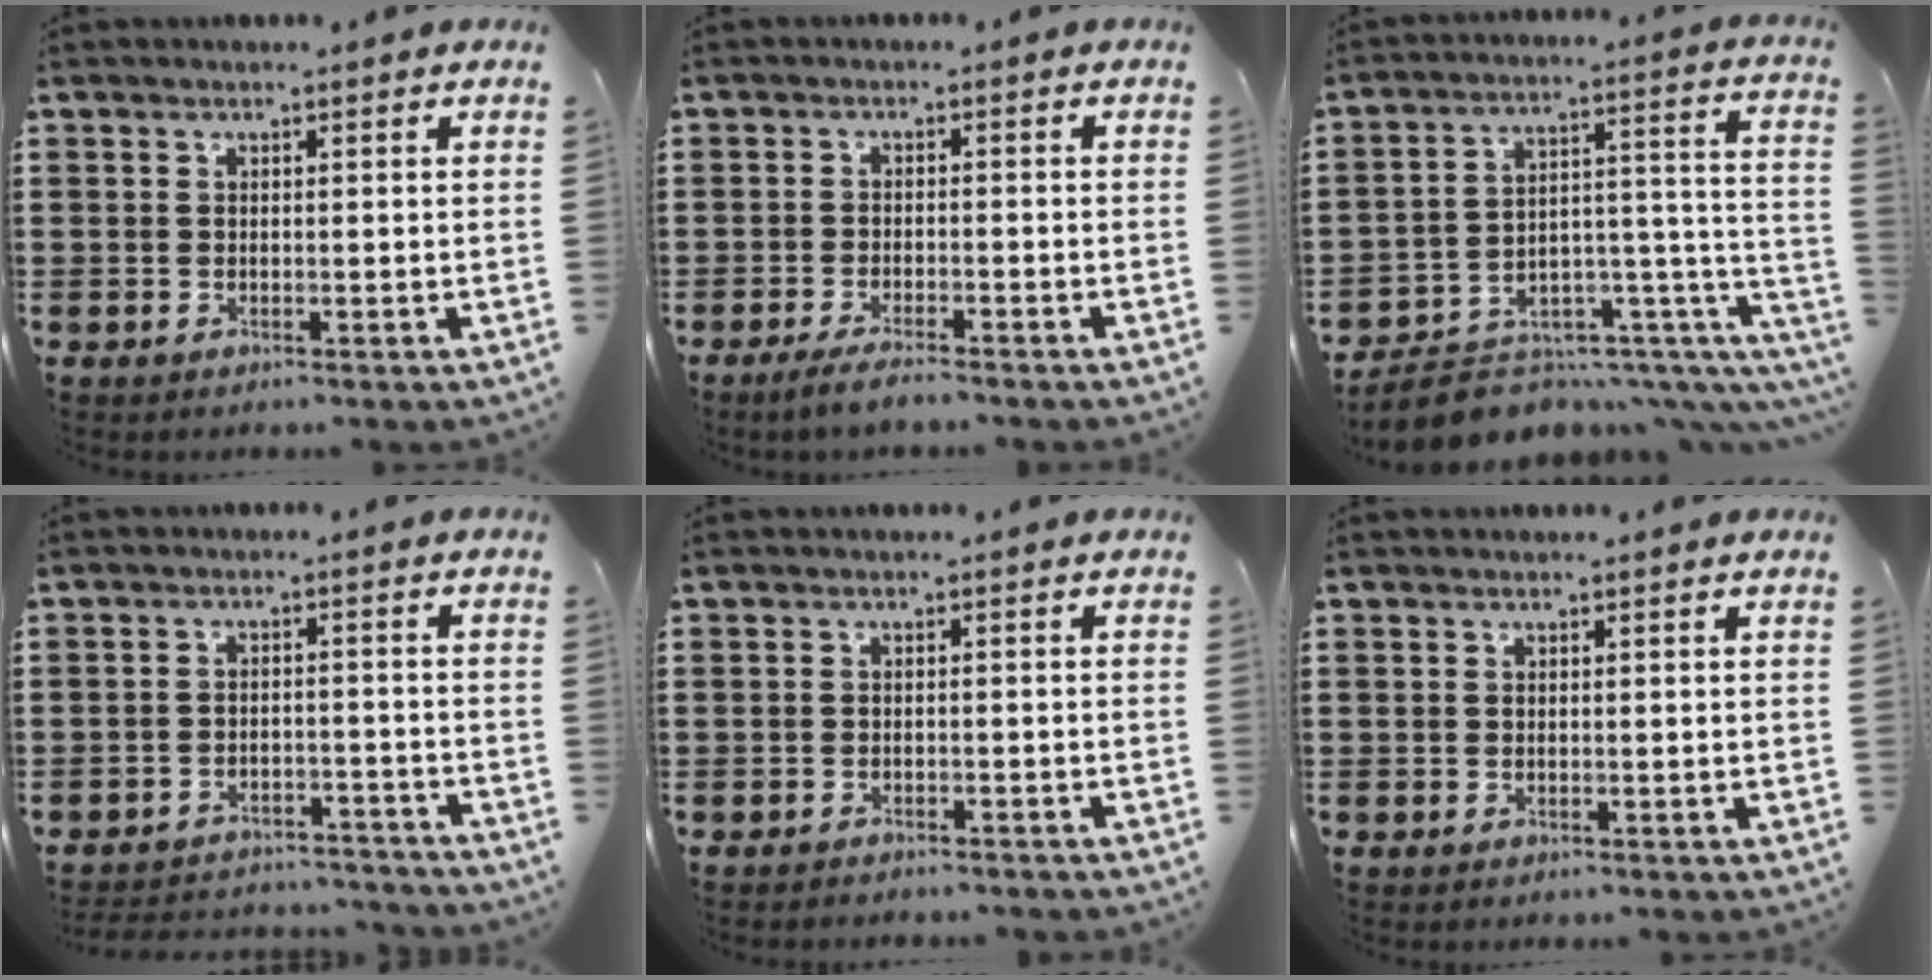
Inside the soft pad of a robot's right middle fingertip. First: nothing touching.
{"total": 2.6, "force": [-2.2, 0.1, 1.3], "torque": [-0.029, -0.003, -0.042]}
{"total": 7.3, "force": [-5.9, 3.1, 3.0], "torque": [-0.043, 0.002, -0.100]}
{"total": 3.6, "force": [-3.6, 0.2, -0.1], "torque": [-0.005, -0.001, -0.076]}
{"total": 1.1, "force": [-1.1, 0.0, -0.1], "torque": [-0.003, 0.001, -0.023]}
{"total": 0.0}